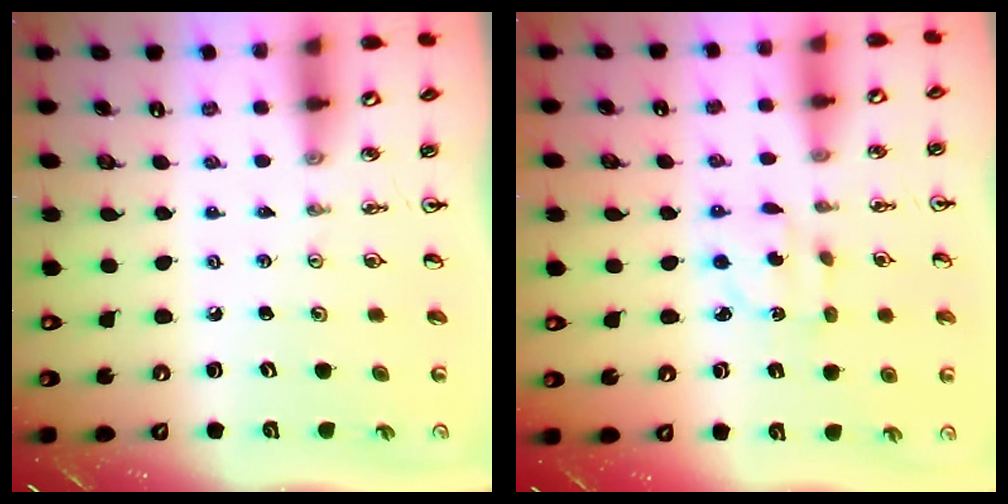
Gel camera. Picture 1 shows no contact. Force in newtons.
{"total": 3.7, "press": 3.7, "slide": 0.2}